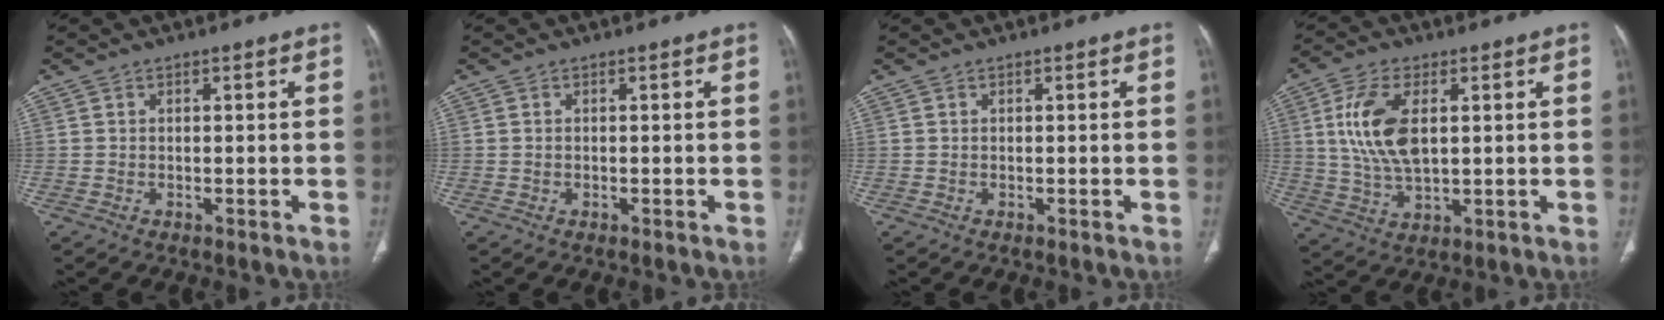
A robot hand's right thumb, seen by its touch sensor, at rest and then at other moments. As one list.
[{"total": 0.0}, {"total": 0.0}, {"total": 11.7, "force": [2.3, 6.0, 9.8], "torque": [-0.199, -0.004, 0.048]}]